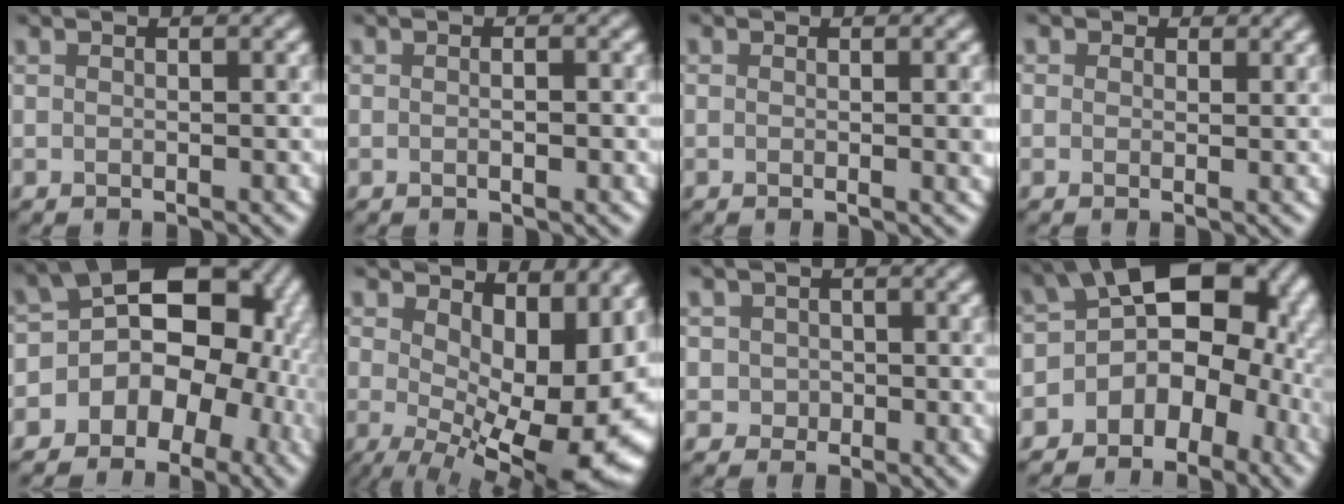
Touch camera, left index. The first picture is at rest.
{"total": 1.4, "force": [0.2, 0.7, 1.2], "torque": [0.004, 0.003, -0.009]}
{"total": 1.5, "force": [-0.1, 0.3, 1.5], "torque": [-0.017, -0.004, 0.002]}
{"total": 0.7, "force": [0.5, 0.5, -0.1], "torque": [0.000, -0.006, 0.006]}
{"total": 12.8, "force": [-2.7, 10.2, 7.3], "torque": [-0.055, 0.032, -0.079]}
{"total": 15.8, "force": [0.5, 7.9, 13.6], "torque": [-0.159, -0.027, 0.047]}
{"total": 1.5, "force": [-0.2, 1.5, -0.1], "torque": [0.015, -0.005, 0.000]}
{"total": 11.4, "force": [-2.3, 7.8, 8.0], "torque": [-0.073, 0.015, -0.043]}